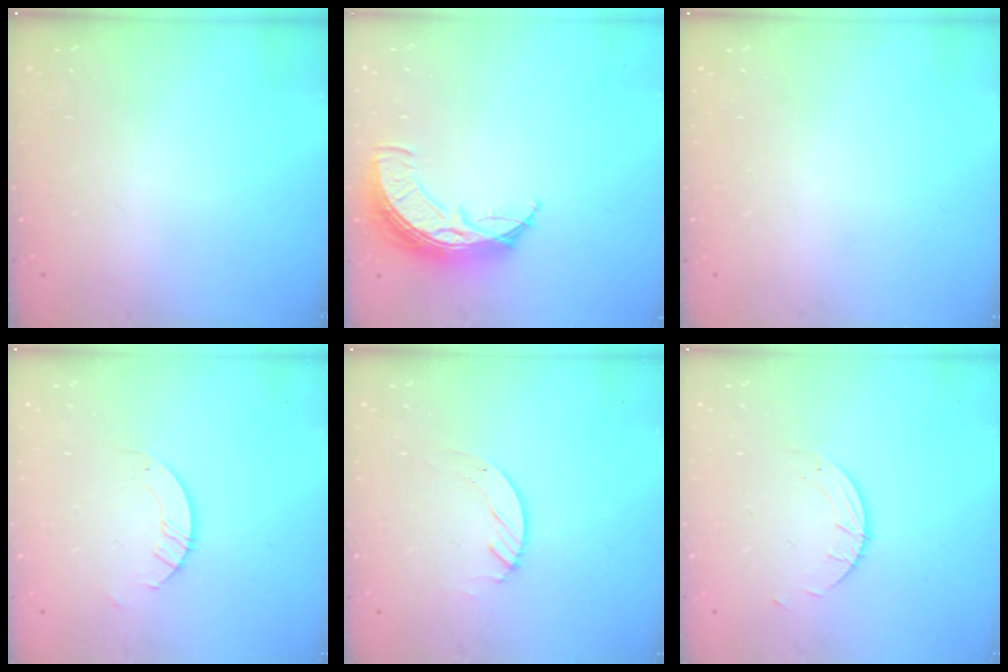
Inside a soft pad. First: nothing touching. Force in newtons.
{"total": 10.9, "press": 10.9, "slide": 0.7}
{"total": 0.0}
{"total": 2.6, "press": 2.6, "slide": 0.2}
{"total": 2.4, "press": 2.4, "slide": 0.2}
{"total": 1.9, "press": 1.9, "slide": 0.1}